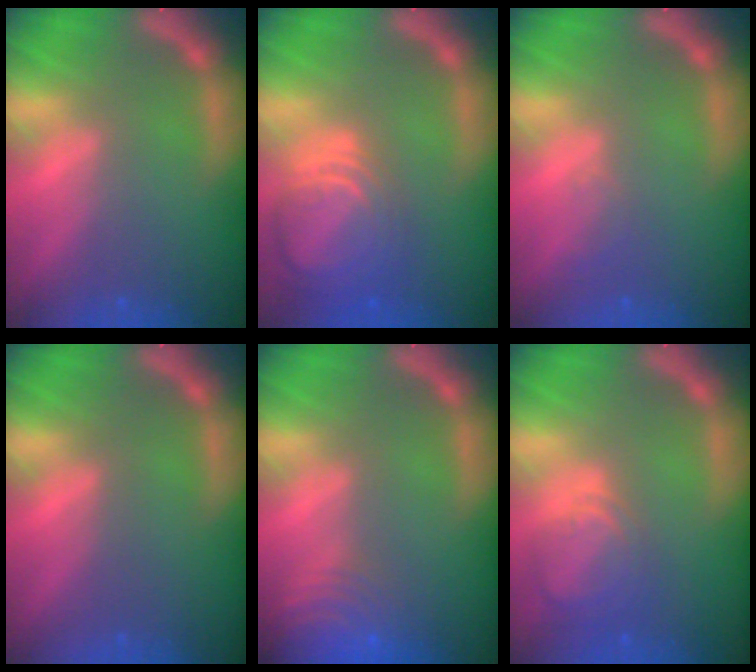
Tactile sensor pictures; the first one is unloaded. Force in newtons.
{"total": 8.0}
{"total": 1.0}
{"total": 0.0}
{"total": 10.0}
{"total": 4.5}